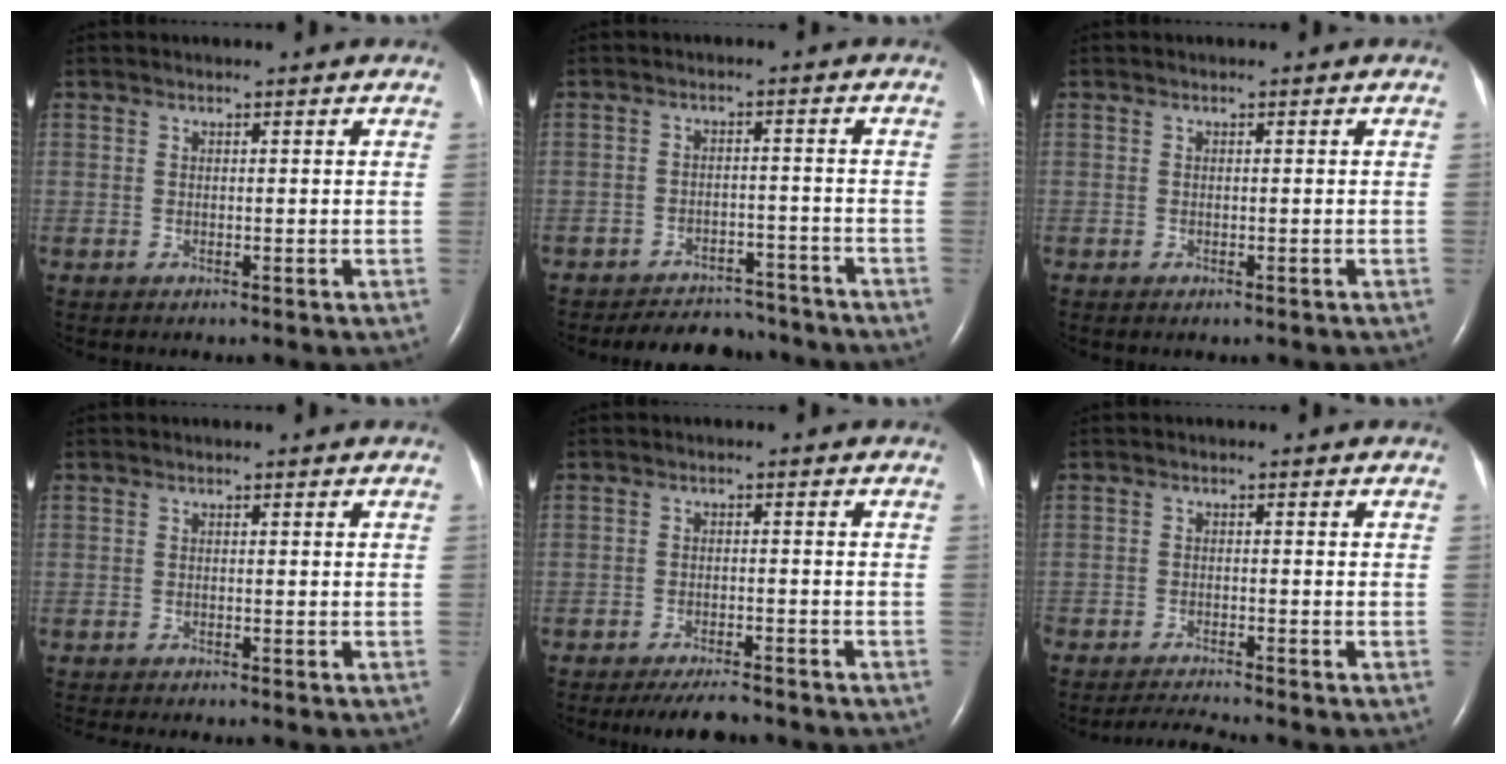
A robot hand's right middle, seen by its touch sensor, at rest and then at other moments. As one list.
[{"total": 8.9, "force": [-8.3, 3.1, 1.2], "torque": [-0.011, 0.008, -0.107]}, {"total": 0.7, "force": [-0.5, 0.3, 0.4], "torque": [-0.006, -0.002, -0.002]}, {"total": 2.6, "force": [-2.3, 0.2, 1.2], "torque": [-0.018, -0.006, -0.030]}, {"total": 5.2, "force": [-4.7, 0.9, 2.0], "torque": [-0.033, -0.012, -0.076]}, {"total": 3.2, "force": [-3.1, -0.9, 0.5], "torque": [-0.018, -0.019, -0.055]}]